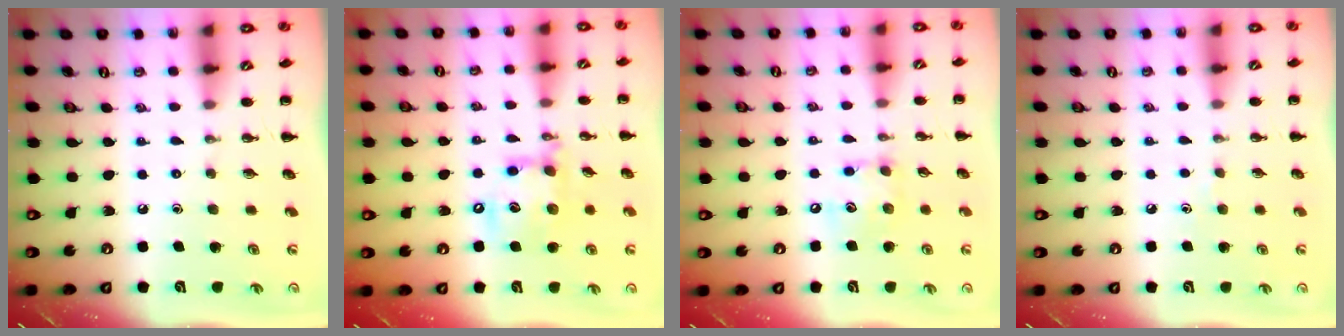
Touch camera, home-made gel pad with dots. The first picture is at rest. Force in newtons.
{"total": 14.6, "press": 14.4, "slide": 2.5}
{"total": 8.6, "press": 8.6, "slide": 0.8}
{"total": 3.1, "press": 2.9, "slide": 1.1}